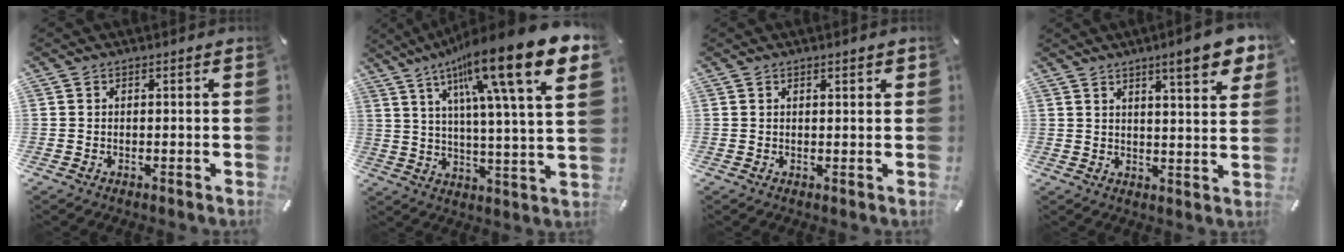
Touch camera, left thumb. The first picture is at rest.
{"total": 20.5, "force": [11.1, 2.5, 17.0], "torque": [-0.279, -0.058, 0.160]}
{"total": 1.0, "force": [0.7, 0.3, 0.6], "torque": [-0.012, 0.000, 0.013]}
{"total": 9.3, "force": [6.0, 2.0, 6.8], "torque": [-0.095, -0.032, 0.096]}